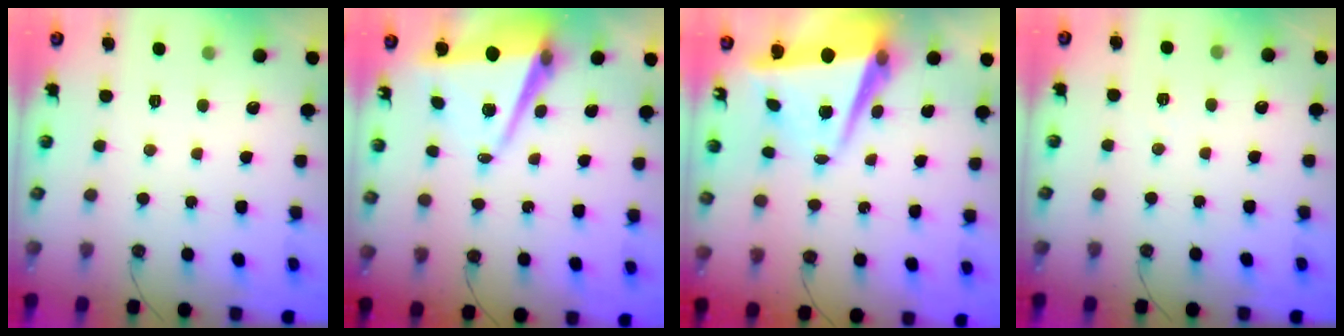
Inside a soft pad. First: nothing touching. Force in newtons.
{"total": 8.9, "press": 8.3, "slide": 3.3}
{"total": 8.1, "press": 7.8, "slide": 2.2}
{"total": 2.6, "press": 1.7, "slide": 1.9}